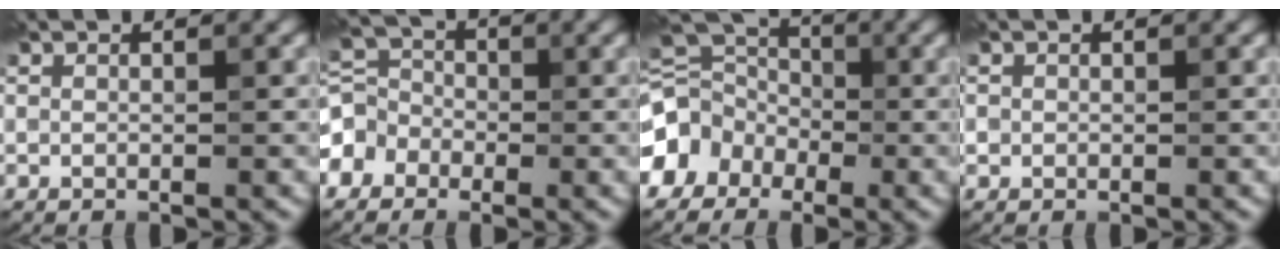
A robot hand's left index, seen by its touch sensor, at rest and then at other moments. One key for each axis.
{"total": 5.1, "fx": -2.2, "fy": 4.4, "fz": 1.5, "tx": -0.015, "ty": 0.017, "tz": -0.062}
{"total": 11.3, "fx": -4.5, "fy": 9.4, "fz": 4.4, "tx": -0.100, "ty": -0.002, "tz": -0.103}
{"total": 0.5, "fx": -0.1, "fy": 0.5, "fz": -0.1, "tx": 0.007, "ty": -0.001, "tz": -0.002}